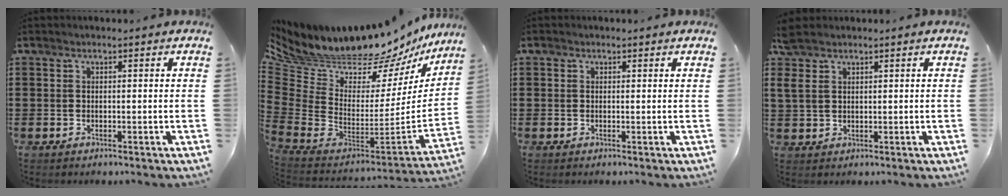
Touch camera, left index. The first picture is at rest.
{"total": 9.4, "force": [9.0, 2.2, 1.3], "torque": [-0.075, -0.095, 0.153]}
{"total": 0.5, "force": [0.3, 0.4, 0.0], "torque": [-0.002, 0.004, 0.007]}
{"total": 3.3, "force": [2.2, 1.8, 1.7], "torque": [-0.042, 0.008, 0.040]}